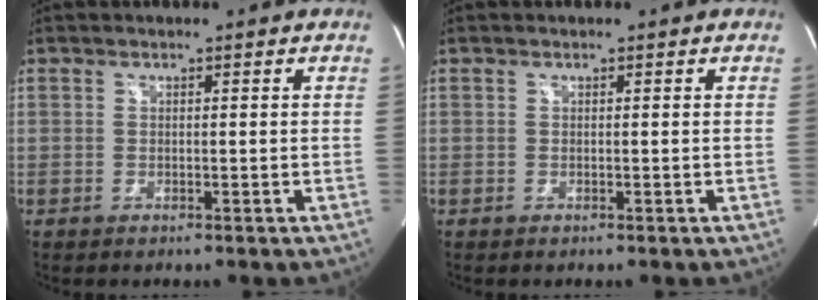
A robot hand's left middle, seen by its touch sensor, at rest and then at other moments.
{"total": 0.0}